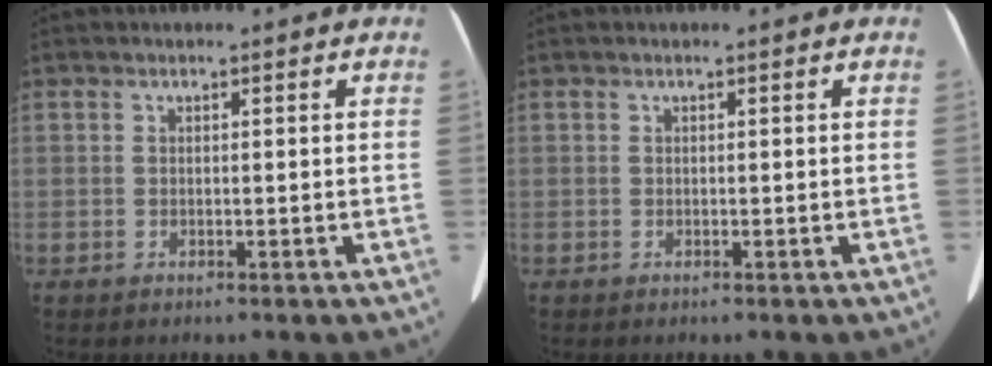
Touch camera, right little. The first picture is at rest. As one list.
[{"total": 0.0}]